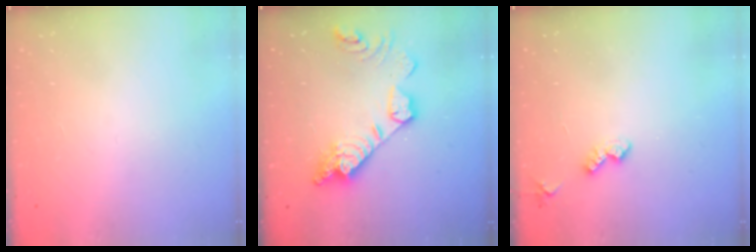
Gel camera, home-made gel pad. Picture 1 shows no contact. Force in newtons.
{"total": 15.8, "press": 15.7, "slide": 1.4}
{"total": 4.3, "press": 4.3, "slide": 0.7}